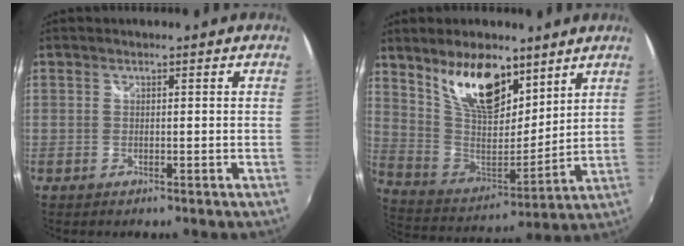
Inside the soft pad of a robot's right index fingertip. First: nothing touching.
{"total": 17.0, "force": [10.6, 8.0, 10.6], "torque": [-0.195, -0.004, 0.203]}